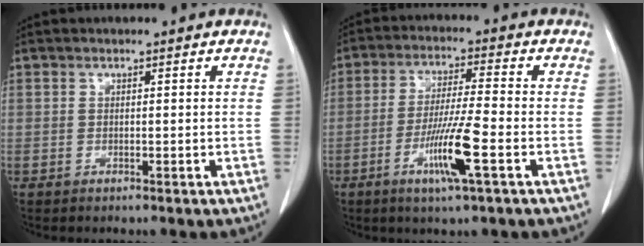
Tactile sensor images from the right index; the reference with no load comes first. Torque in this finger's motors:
{"motor_torque": [1.24, -0.49, 0.27, 0.08]}